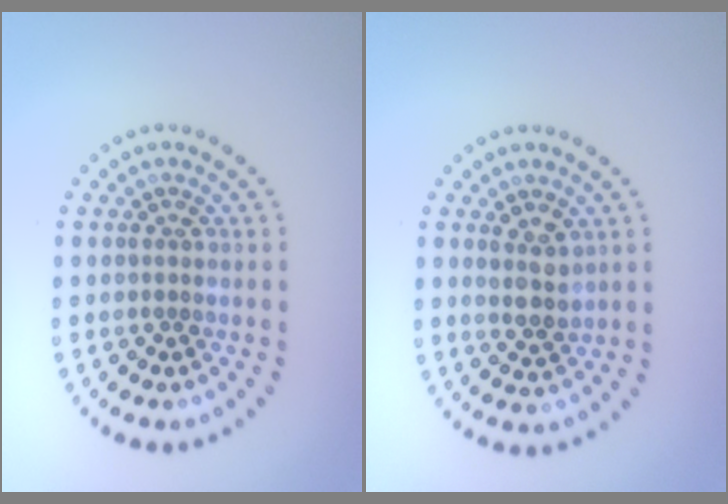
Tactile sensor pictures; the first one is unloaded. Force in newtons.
{"total": 2.2, "press": 2.0, "slide": 0.8}